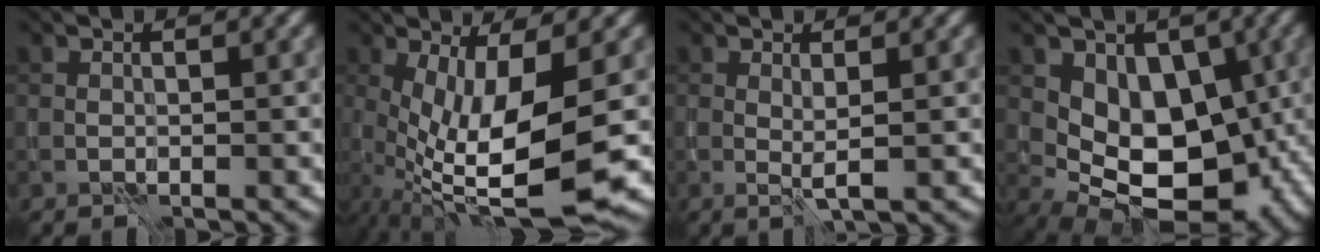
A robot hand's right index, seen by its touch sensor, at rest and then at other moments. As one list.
[{"total": 10.7, "force": [-2.0, 3.0, 10.1], "torque": [-0.186, -0.028, -0.025]}, {"total": 1.1, "force": [0.2, -0.2, 1.1], "torque": [-0.020, -0.005, 0.004]}, {"total": 8.6, "force": [0.7, 6.0, 6.1], "torque": [-0.077, -0.020, 0.015]}]